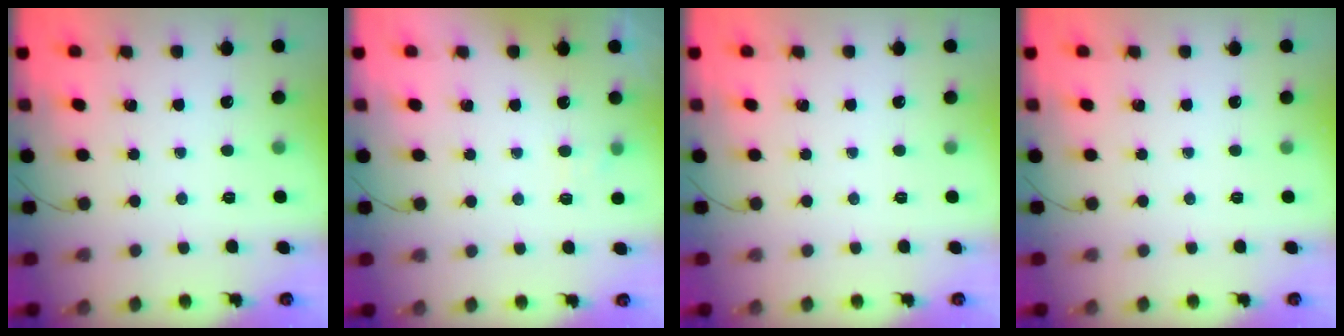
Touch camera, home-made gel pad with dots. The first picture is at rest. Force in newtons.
{"total": 1.6, "press": 1.2, "slide": 1.1}
{"total": 0.0}
{"total": 0.0}